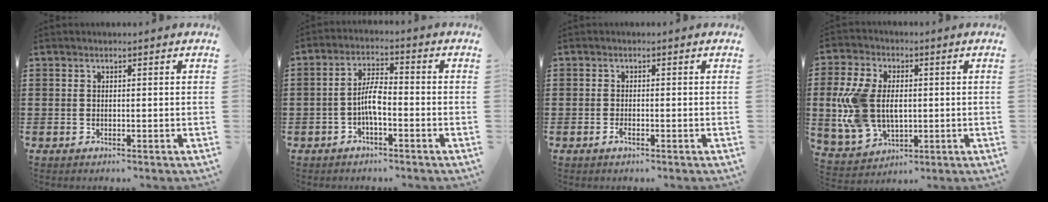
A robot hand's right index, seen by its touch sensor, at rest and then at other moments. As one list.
[{"total": 4.9, "force": [-1.5, 1.6, 4.3], "torque": [-0.091, 0.004, -0.033]}, {"total": 1.2, "force": [-0.8, 0.3, 0.8], "torque": [-0.024, -0.005, -0.015]}, {"total": 10.6, "force": [0.4, 7.2, 7.8], "torque": [-0.204, 0.006, 0.002]}]